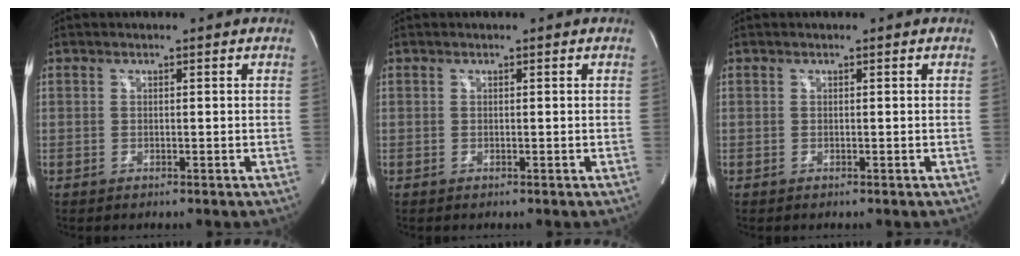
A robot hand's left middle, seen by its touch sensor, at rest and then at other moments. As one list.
[{"total": 0.0}, {"total": 0.0}]